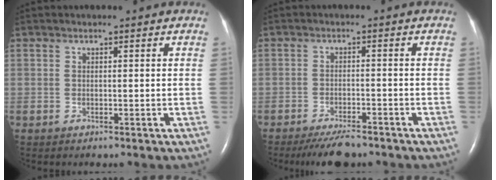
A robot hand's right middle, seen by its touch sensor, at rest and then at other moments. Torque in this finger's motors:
{"motor_torque": [0.73, -0.69, 0.06, 0.04]}